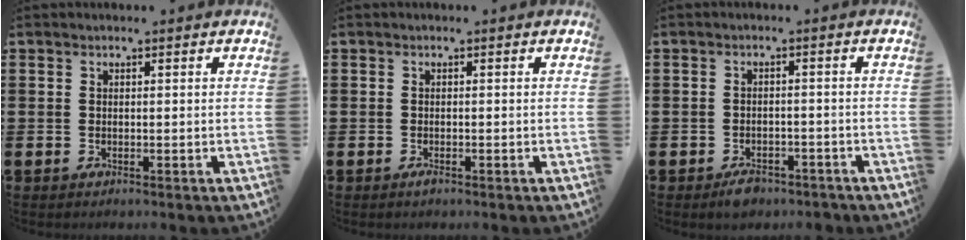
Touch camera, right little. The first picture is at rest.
{"total": 0.8, "force": [-0.3, 0.3, 0.6], "torque": [-0.011, -0.001, -0.007]}
{"total": 2.1, "force": [-1.7, 1.1, 0.8], "torque": [-0.017, 0.006, -0.035]}